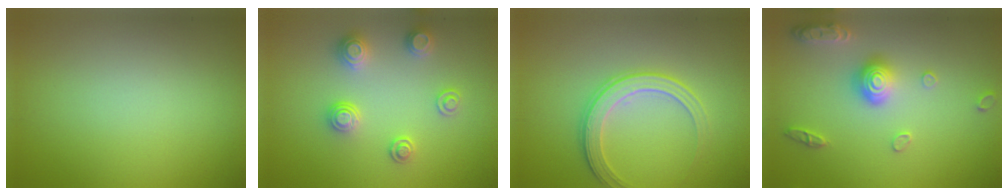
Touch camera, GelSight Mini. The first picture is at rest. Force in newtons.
{"total": 2.7, "press": 2.6, "slide": 0.3}
{"total": 2.8, "press": 2.8, "slide": 0.3}
{"total": 2.9, "press": 2.9, "slide": 0.2}